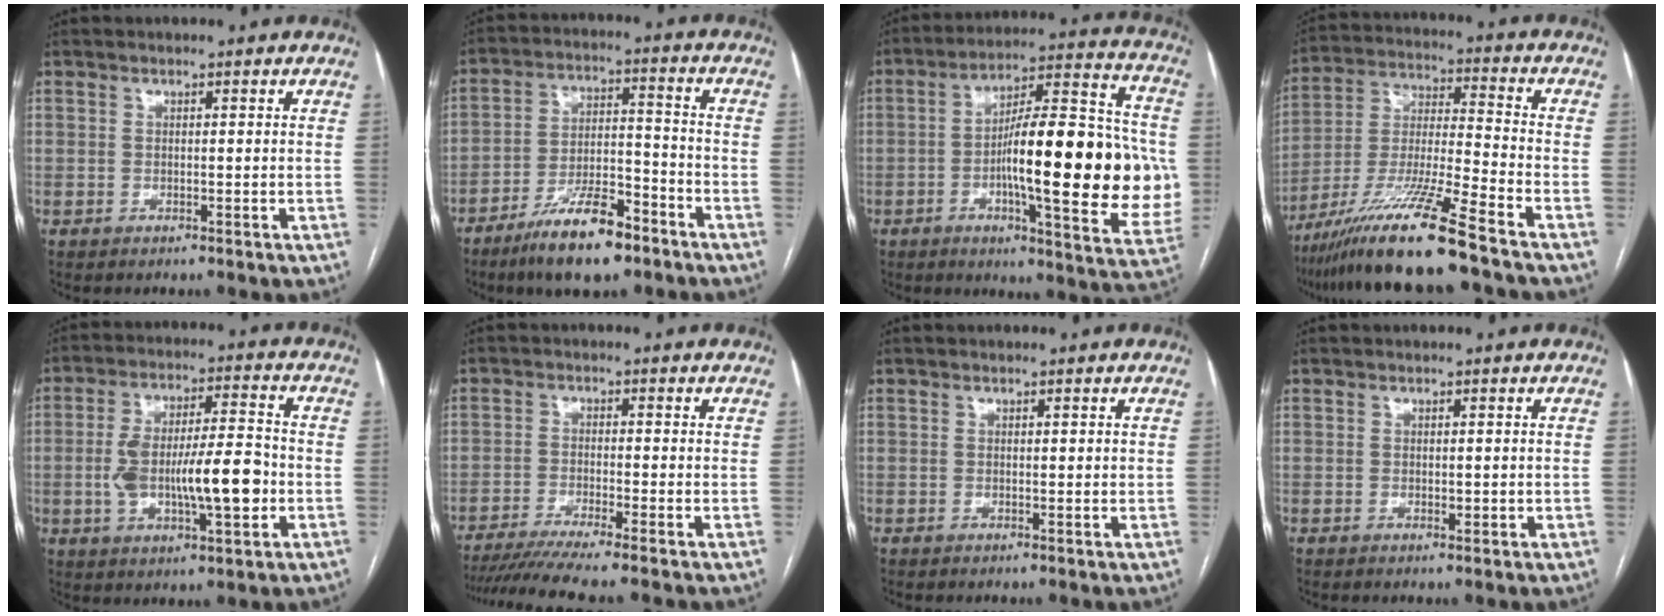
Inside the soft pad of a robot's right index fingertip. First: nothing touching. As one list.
[{"total": 12.3, "force": [-8.4, 3.2, 8.4], "torque": [-0.151, -0.003, -0.147]}, {"total": 24.2, "force": [-2.5, 4.6, 23.7], "torque": [-0.295, 0.021, -0.032]}, {"total": 16.0, "force": [-11.9, -1.3, 10.6], "torque": [-0.215, -0.029, -0.219]}, {"total": 13.5, "force": [-2.3, 3.4, 12.9], "torque": [-0.231, 0.014, -0.033]}, {"total": 8.8, "force": [-7.4, -1.5, 4.5], "torque": [-0.061, -0.023, -0.121]}, {"total": 0.5, "force": [0.2, 0.2, 0.4], "torque": [-0.005, 0.000, 0.004]}, {"total": 1.0, "force": [0.0, 0.5, 0.9], "torque": [-0.013, -0.003, 0.002]}]